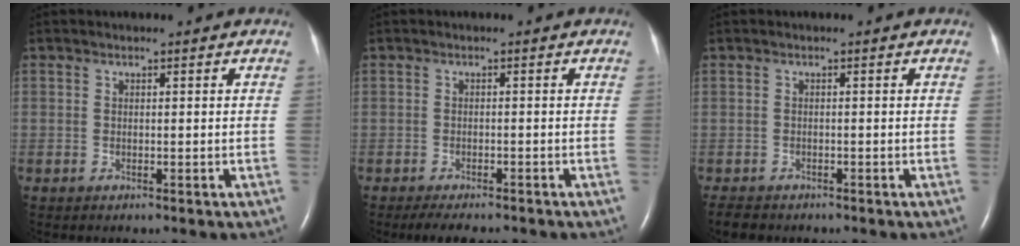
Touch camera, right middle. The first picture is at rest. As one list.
[{"total": 6.0, "force": [-5.1, 1.5, 2.7], "torque": [-0.035, -0.008, -0.071]}, {"total": 3.2, "force": [-2.8, 1.2, 1.0], "torque": [-0.020, -0.006, -0.041]}]